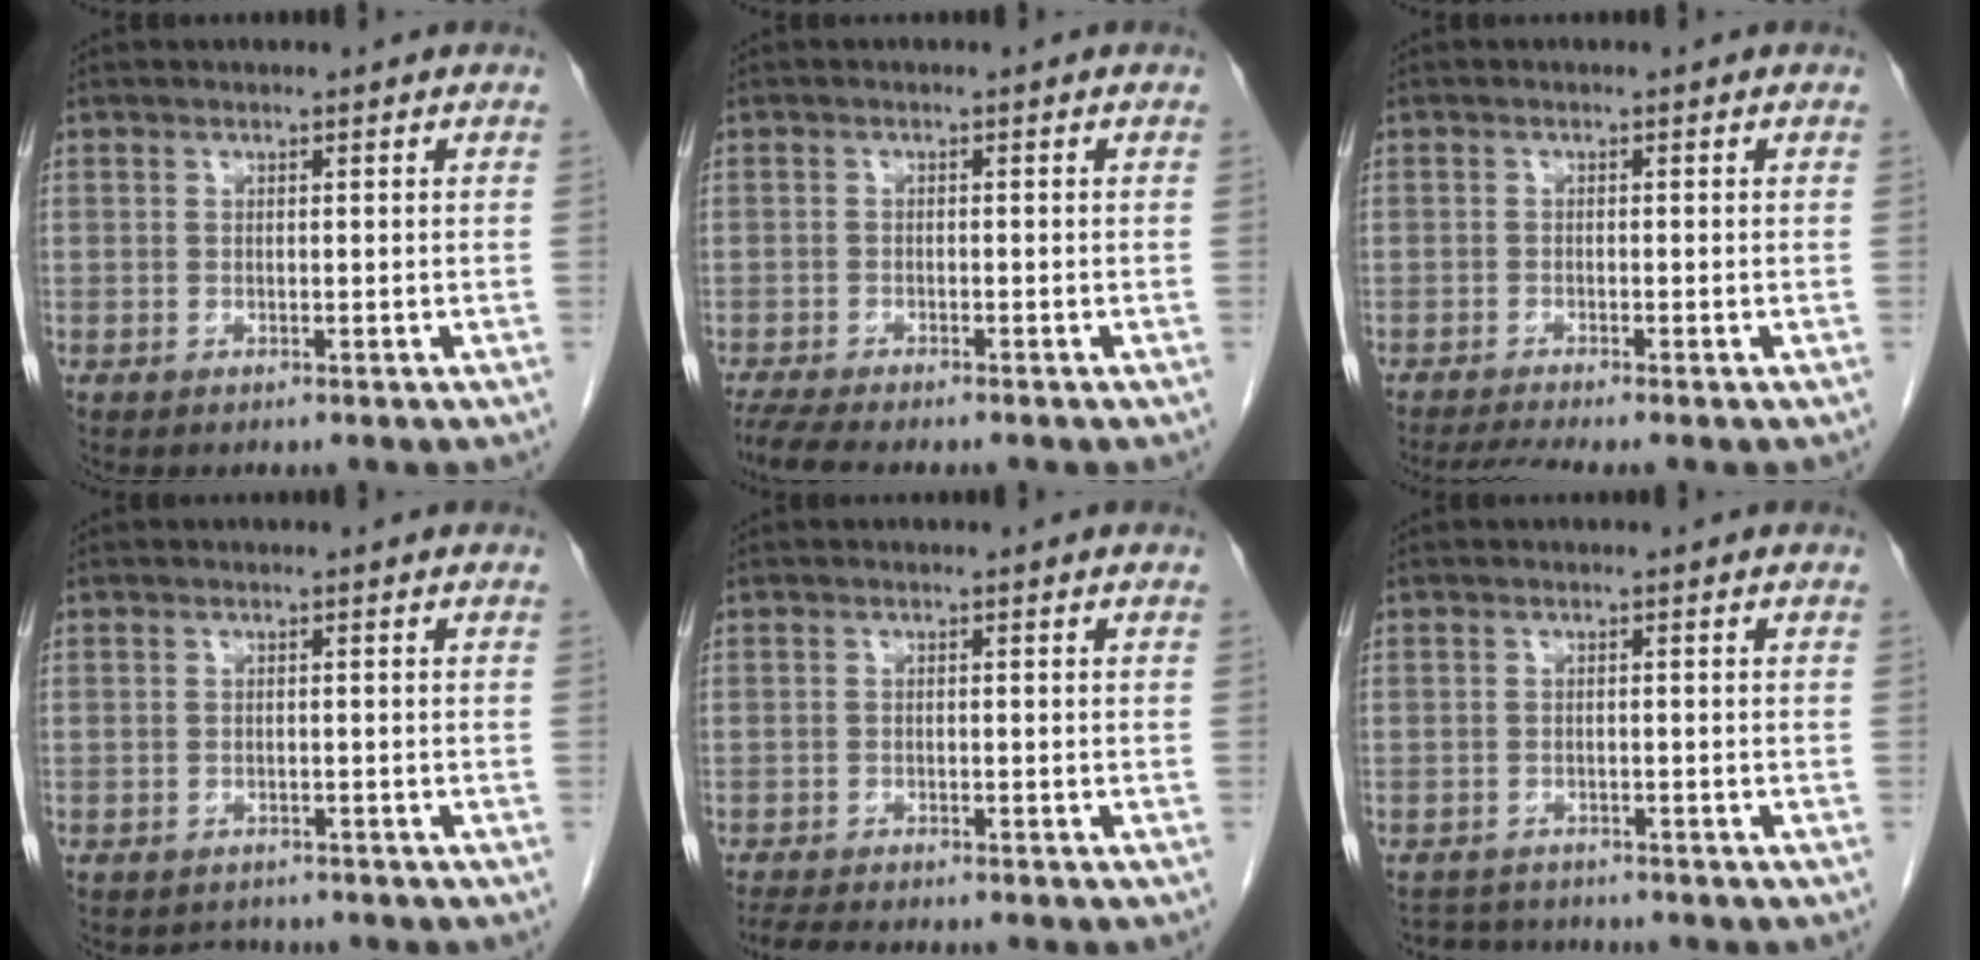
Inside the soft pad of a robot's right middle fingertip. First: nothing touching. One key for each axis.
{"total": 6.1, "fx": -5.2, "fy": 0.8, "fz": 3.0, "tx": -0.052, "ty": -0.013, "tz": -0.084}
{"total": 3.4, "fx": -2.9, "fy": -0.8, "fz": 1.5, "tx": -0.029, "ty": -0.014, "tz": -0.056}
{"total": 2.7, "fx": -2.3, "fy": 1.2, "fz": -0.1, "tx": -0.002, "ty": 0.001, "tz": -0.036}
{"total": 6.4, "fx": -5.8, "fy": 1.0, "fz": 2.7, "tx": -0.043, "ty": -0.013, "tz": -0.089}
{"total": 4.7, "fx": -4.6, "fy": 1.1, "fz": 0.2, "tx": -0.002, "ty": 0.001, "tz": -0.068}